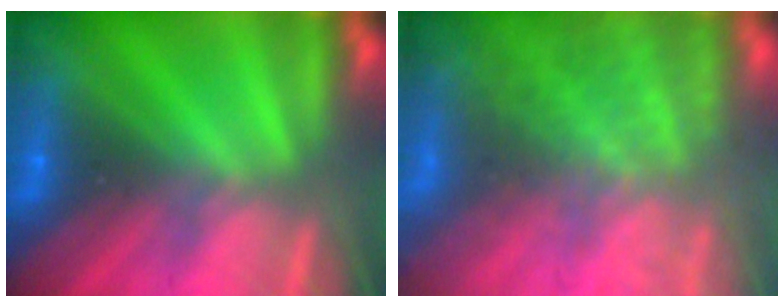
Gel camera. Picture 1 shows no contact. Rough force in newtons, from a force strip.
{"total": 7.6}